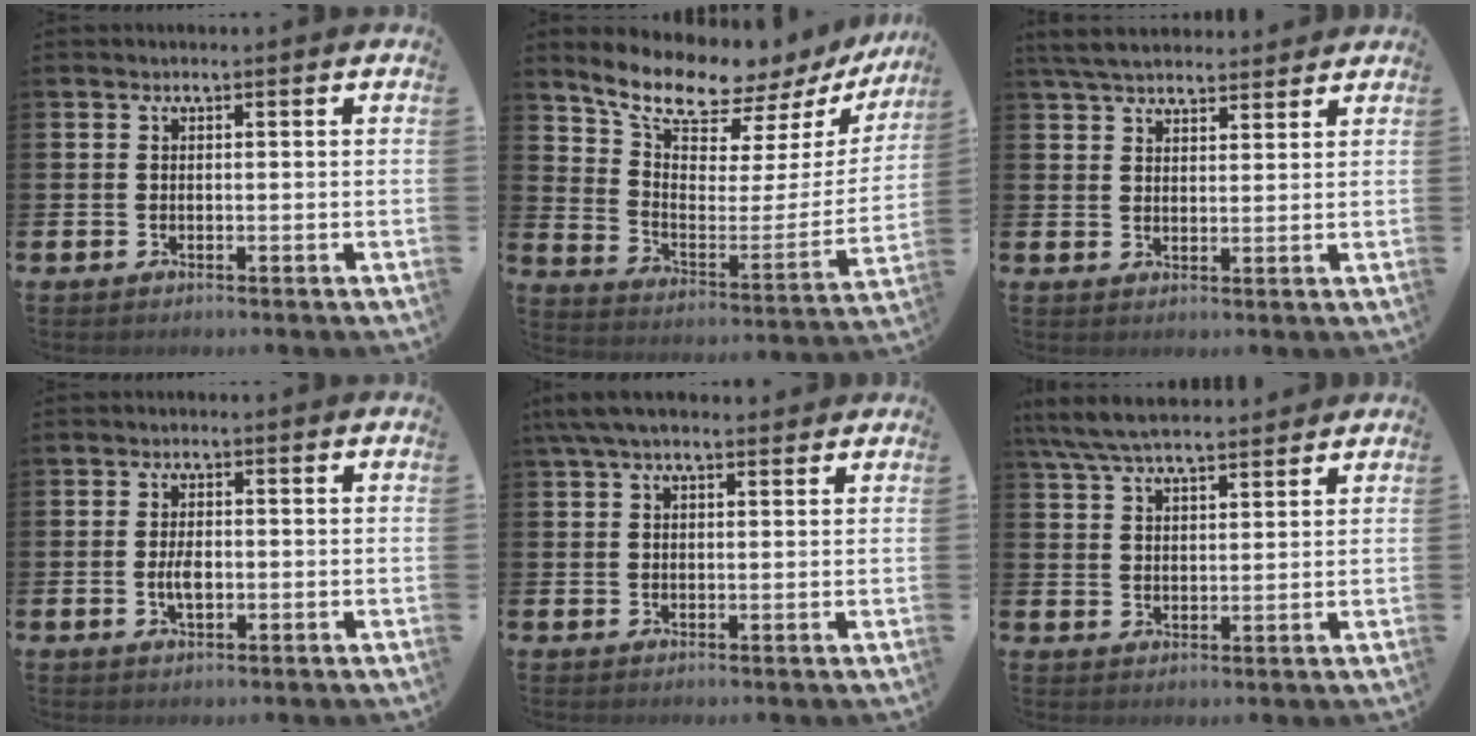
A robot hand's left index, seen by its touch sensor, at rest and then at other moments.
{"total": 10.0, "force": [9.2, 2.9, 2.6], "torque": [-0.090, -0.075, 0.156]}
{"total": 5.1, "force": [4.8, 1.2, 1.3], "torque": [-0.041, -0.013, 0.089]}
{"total": 2.7, "force": [-0.3, 1.3, 2.3], "torque": [-0.033, -0.004, -0.009]}
{"total": 4.4, "force": [3.4, 1.5, 2.3], "torque": [-0.052, -0.001, 0.063]}
{"total": 6.6, "force": [6.2, 1.2, 2.2], "torque": [-0.067, -0.020, 0.114]}